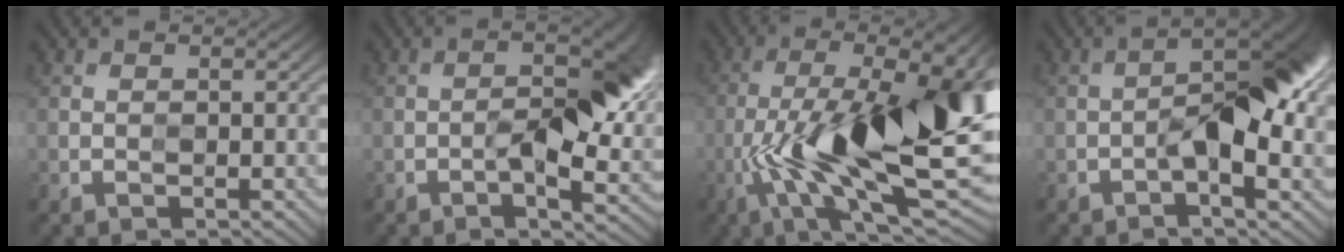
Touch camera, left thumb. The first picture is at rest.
{"total": 7.7, "force": [-0.8, 2.6, 7.2], "torque": [-0.113, 0.003, -0.012]}
{"total": 18.3, "force": [-3.8, 5.5, 17.0], "torque": [-0.269, 0.010, -0.061]}
{"total": 8.3, "force": [-1.3, 2.9, 7.7], "torque": [-0.115, 0.017, -0.026]}